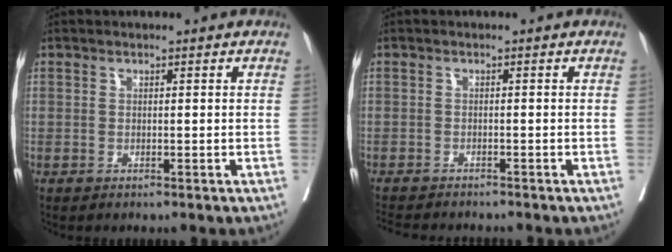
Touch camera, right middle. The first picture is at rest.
{"total": 7.1, "force": [-6.6, 1.2, 2.4], "torque": [-0.032, -0.009, -0.097]}